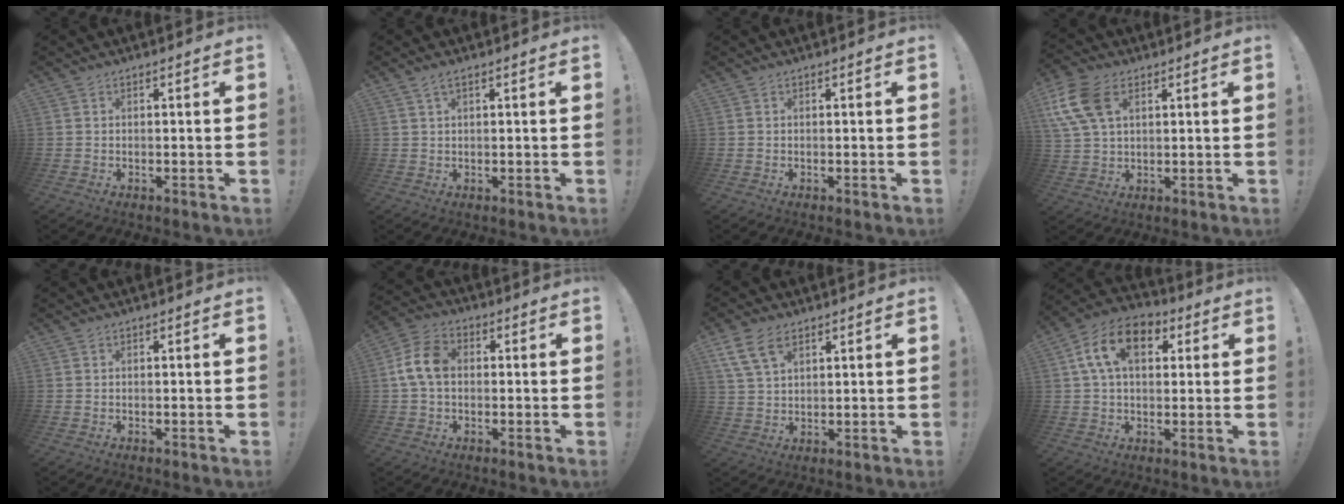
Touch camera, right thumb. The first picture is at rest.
{"total": 2.3, "force": [1.3, 0.7, 1.8], "torque": [-0.043, 0.003, 0.026]}
{"total": 0.0}
{"total": 12.4, "force": [4.6, 7.7, 8.6], "torque": [-0.185, -0.002, 0.090]}
{"total": 0.0}
{"total": 10.0, "force": [0.4, 6.7, 7.5], "torque": [-0.147, 0.015, 0.014]}
{"total": 8.8, "force": [4.9, 5.0, 5.3], "torque": [-0.102, -0.004, 0.099]}
{"total": 14.4, "force": [4.8, 9.2, 10.1], "torque": [-0.167, 0.005, 0.090]}